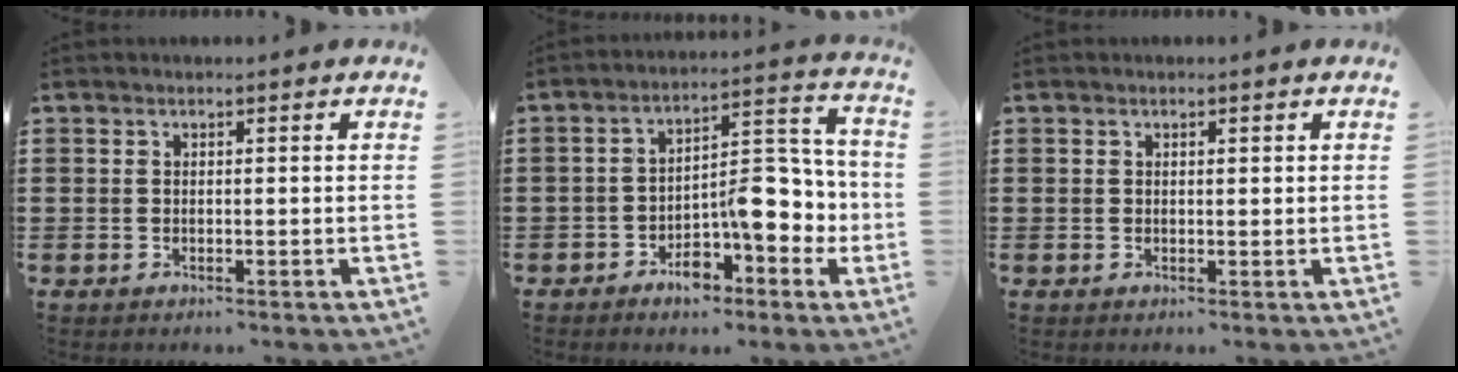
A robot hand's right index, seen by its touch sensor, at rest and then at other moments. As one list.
[{"total": 10.5, "force": [-3.6, 5.9, 7.9], "torque": [-0.091, 0.005, -0.064]}, {"total": 0.6, "force": [0.2, 0.2, 0.5], "torque": [-0.011, 0.002, 0.004]}]